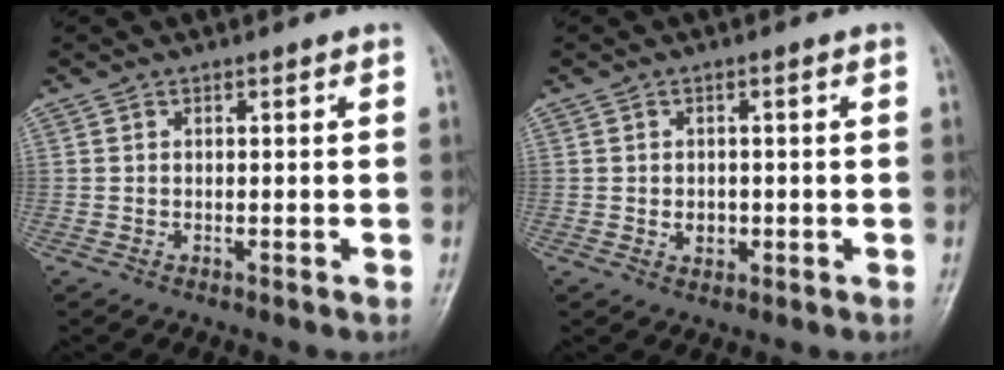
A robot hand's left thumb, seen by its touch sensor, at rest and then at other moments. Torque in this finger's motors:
{"motor_torque": [-0.03, 0.08, 0.15, 0.00, 0.00]}